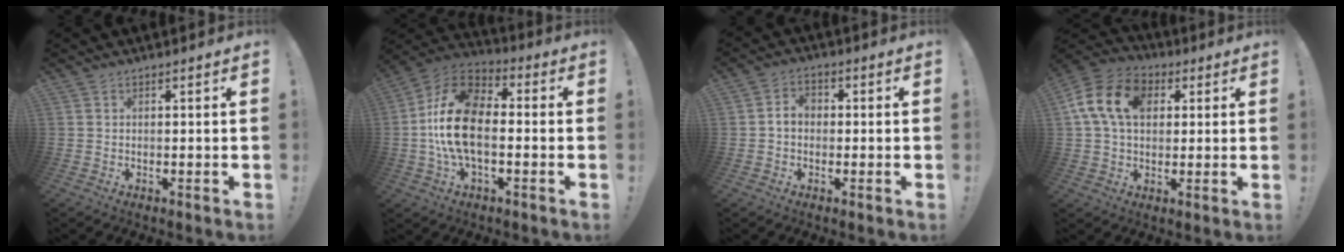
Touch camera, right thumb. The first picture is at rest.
{"total": 18.0, "force": [-1.8, 10.5, 14.5], "torque": [-0.271, 0.030, -0.025]}
{"total": 4.1, "force": [-0.3, 3.0, 2.8], "torque": [-0.045, 0.007, -0.006]}
{"total": 15.6, "force": [4.5, 11.0, 10.1], "torque": [-0.182, 0.005, 0.085]}